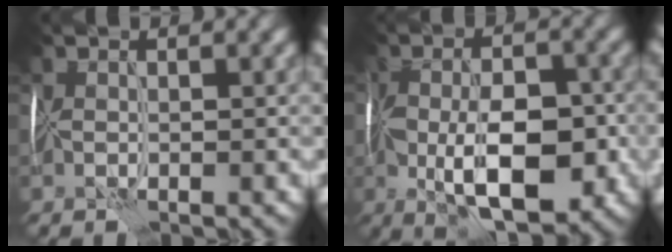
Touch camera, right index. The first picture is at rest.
{"total": 8.4, "force": [-2.1, 4.1, 7.1], "torque": [-0.117, -0.005, -0.035]}